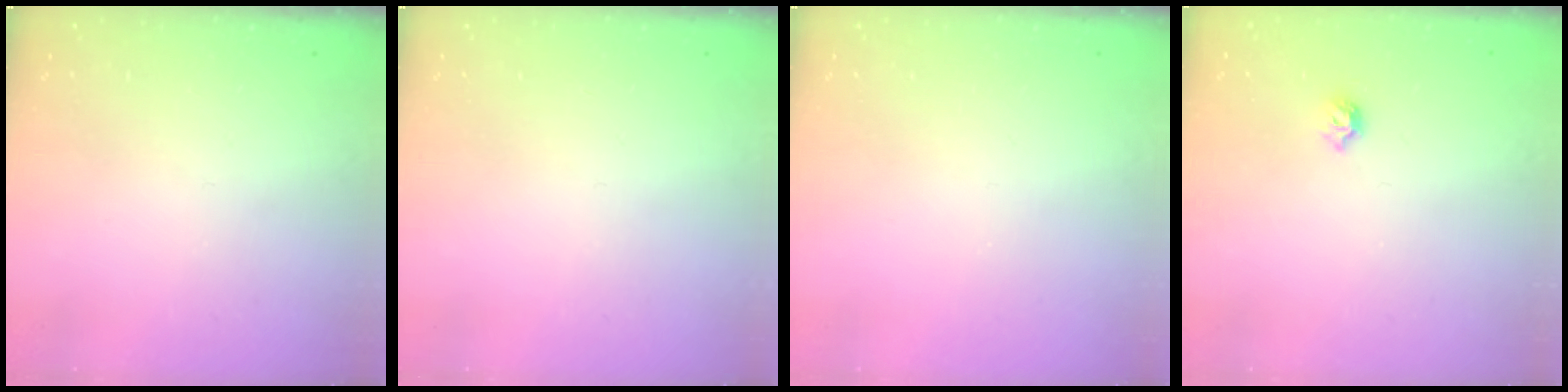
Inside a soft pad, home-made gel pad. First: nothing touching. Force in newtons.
{"total": 0.0}
{"total": 0.0}
{"total": 5.4, "press": 5.4, "slide": 0.9}